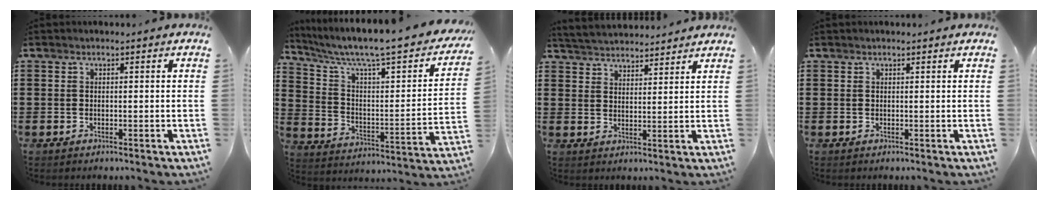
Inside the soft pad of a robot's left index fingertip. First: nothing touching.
{"total": 7.5, "force": [5.8, 1.0, 4.7], "torque": [-0.110, -0.049, 0.088]}
{"total": 3.7, "force": [3.7, 0.1, 0.0], "torque": [-0.014, -0.016, 0.066]}
{"total": 0.0}